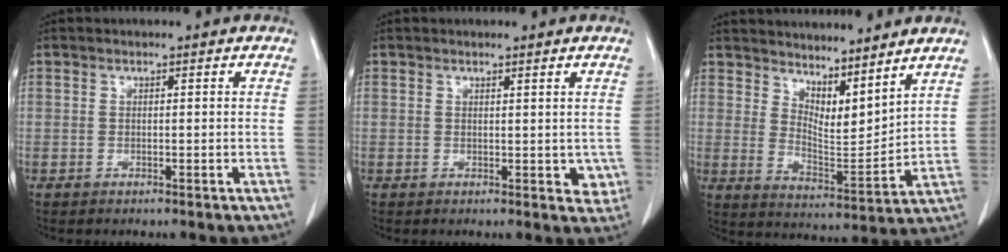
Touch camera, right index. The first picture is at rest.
{"total": 2.6, "force": [0.8, 1.3, 2.1], "torque": [-0.019, -0.005, 0.012]}
{"total": 11.1, "force": [9.4, 2.4, 5.6], "torque": [-0.089, -0.010, 0.162]}